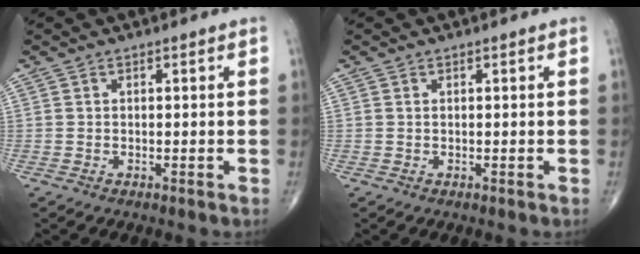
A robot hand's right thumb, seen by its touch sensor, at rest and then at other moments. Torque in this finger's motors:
{"motor_torque": [0.00, 0.14, -0.18, -0.05, 0.01]}